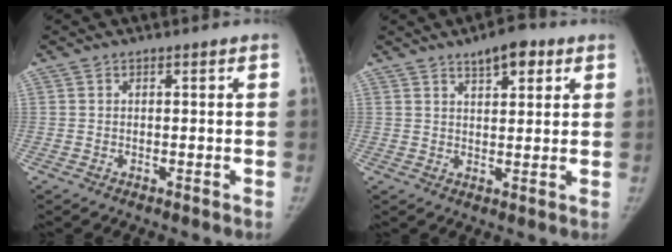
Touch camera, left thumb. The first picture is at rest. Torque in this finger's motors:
{"motor_torque": [0.06, 0.05, 0.25, -0.27, 0.03]}